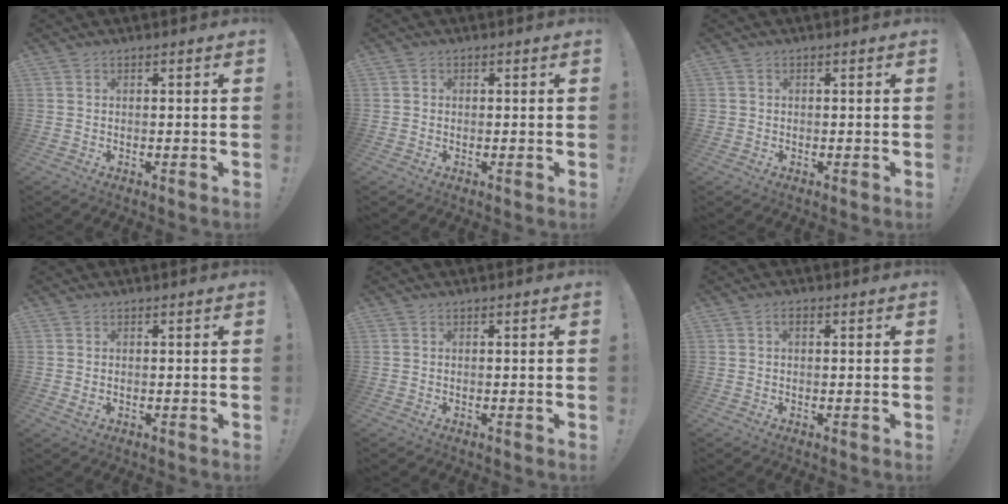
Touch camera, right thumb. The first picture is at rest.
{"total": 0.9, "force": [0.0, 0.9, 0.2], "torque": [-0.003, 0.002, 0.000]}
{"total": 0.9, "force": [0.0, 0.9, 0.1], "torque": [-0.004, 0.005, 0.000]}
{"total": 0.9, "force": [0.4, 0.6, 0.5], "torque": [-0.011, 0.002, 0.008]}
{"total": 0.0}
{"total": 1.4, "force": [0.2, 0.8, 1.1], "torque": [-0.024, 0.005, 0.002]}